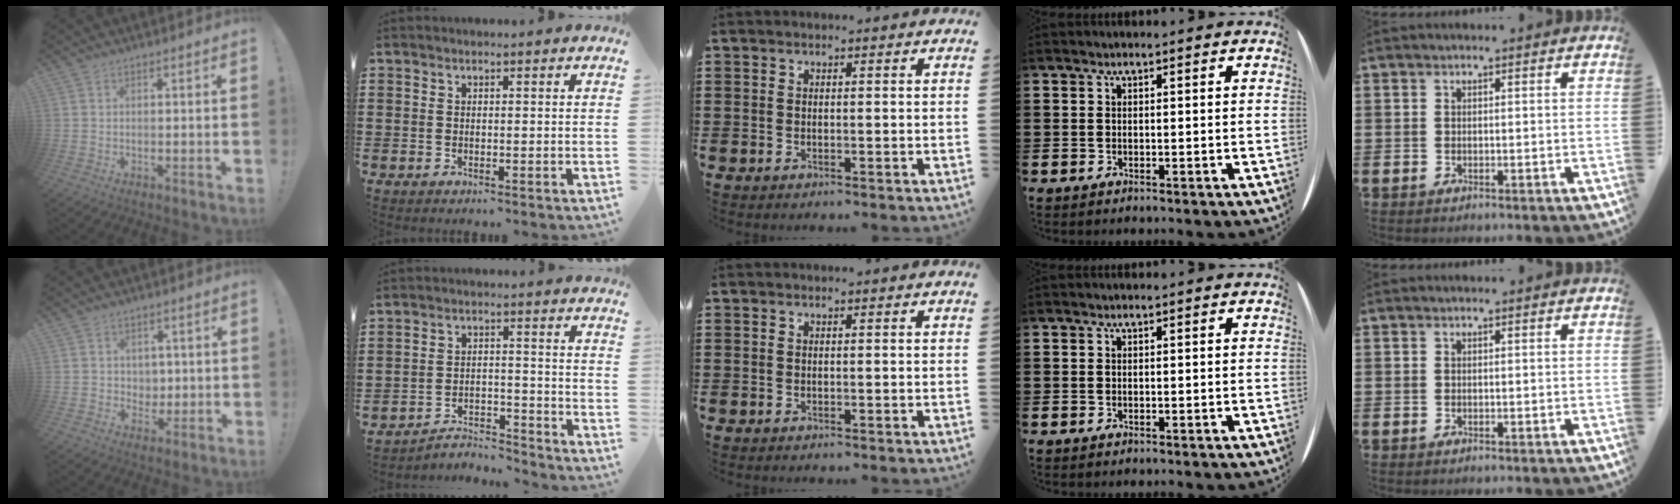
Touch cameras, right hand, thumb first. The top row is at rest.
{"thumb": {"total": 4.3, "force": [1.8, 3.8, 0.4], "torque": [0.003, -0.012, 0.033]}, "index": {"total": 4.0, "force": [-3.9, 0.7, 0.7], "torque": [-0.017, 0.008, -0.081]}}